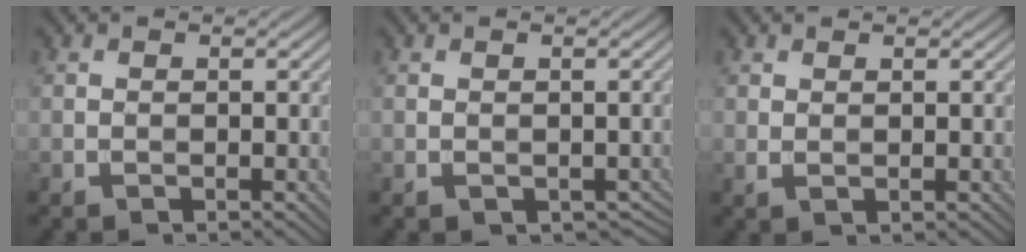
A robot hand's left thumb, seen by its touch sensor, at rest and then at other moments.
{"total": 1.5, "force": [-0.2, 1.2, 0.8], "torque": [-0.021, -0.011, -0.001]}
{"total": 0.8, "force": [0.6, 0.2, 0.5], "torque": [-0.013, 0.002, 0.015]}